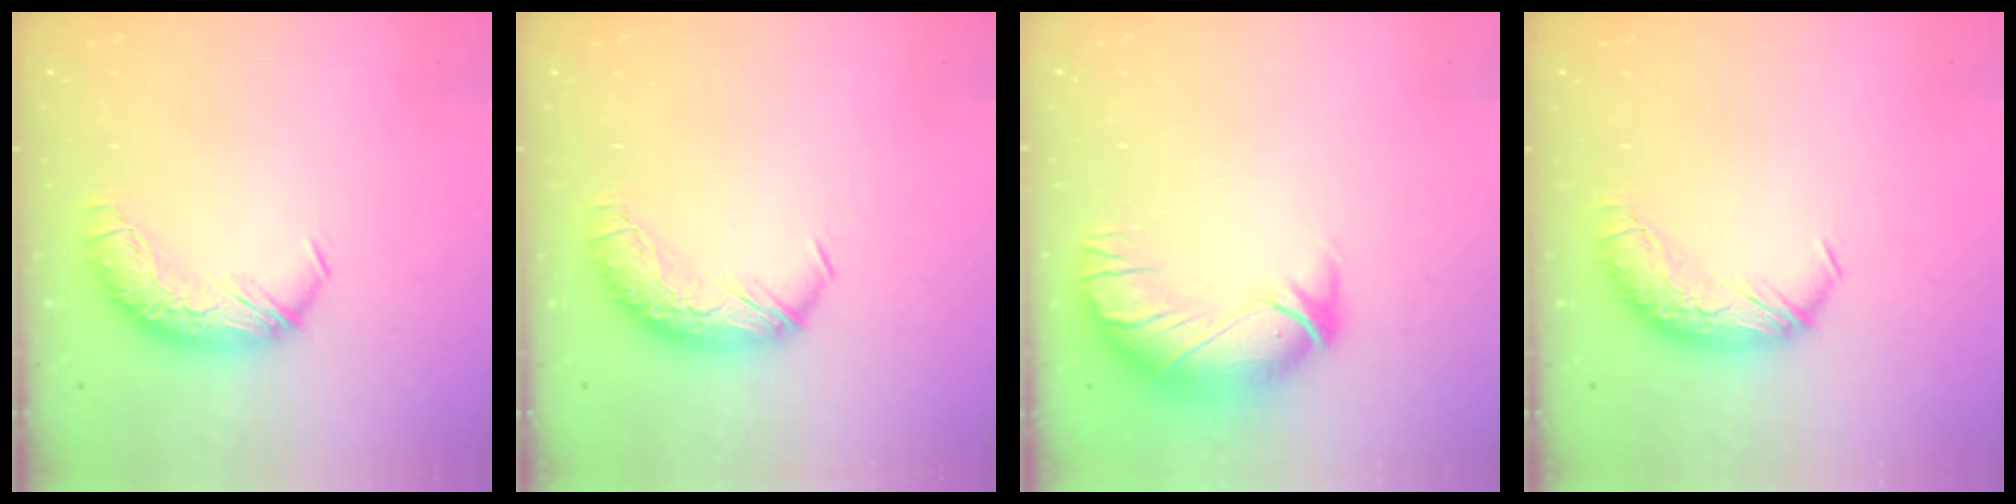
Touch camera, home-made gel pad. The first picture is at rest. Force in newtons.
{"total": 0.0}
{"total": 3.0, "press": 0.3, "slide": 3.0}
{"total": 0.0}